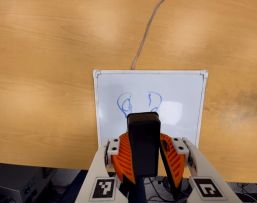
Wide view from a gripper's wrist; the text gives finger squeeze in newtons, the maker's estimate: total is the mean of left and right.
{"total": 8.2, "left": 9.1, "right": 7.3}